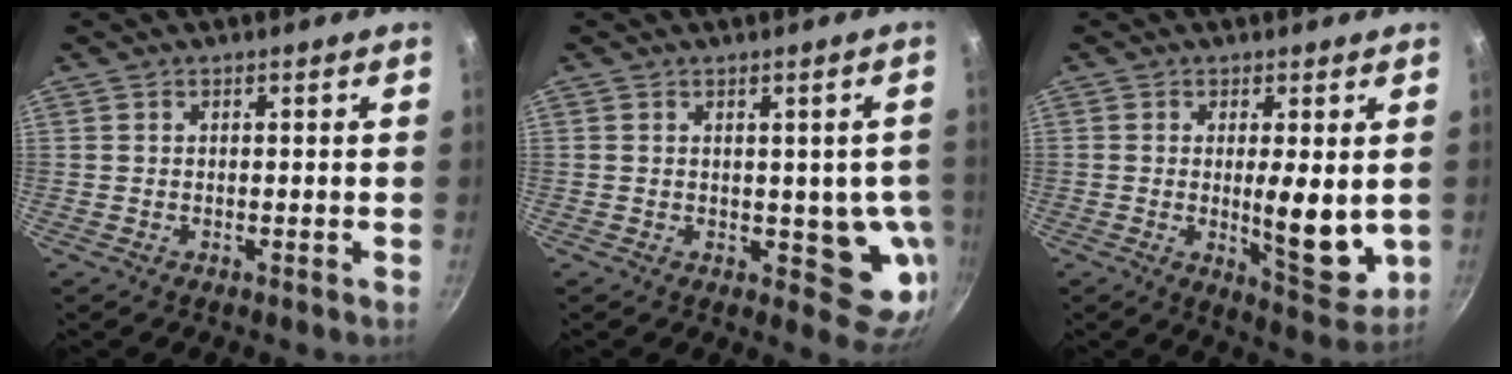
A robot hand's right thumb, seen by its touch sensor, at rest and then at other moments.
{"total": 8.5, "force": [-0.6, 4.8, 7.0], "torque": [-0.044, -0.012, -0.005]}
{"total": 10.3, "force": [0.0, 3.5, 9.7], "torque": [-0.123, -0.031, 0.010]}